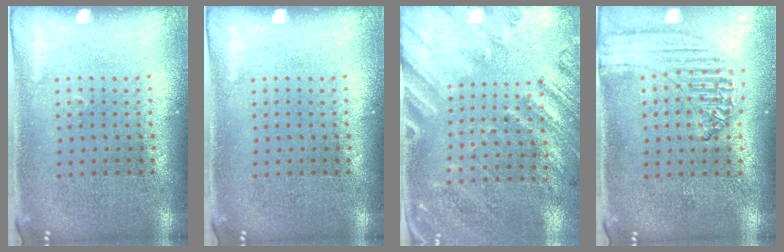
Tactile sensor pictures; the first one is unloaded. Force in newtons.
{"total": 0.0}
{"total": 2.4, "press": 1.9, "slide": 1.6}
{"total": 1.2, "press": 1.2, "slide": 0.1}